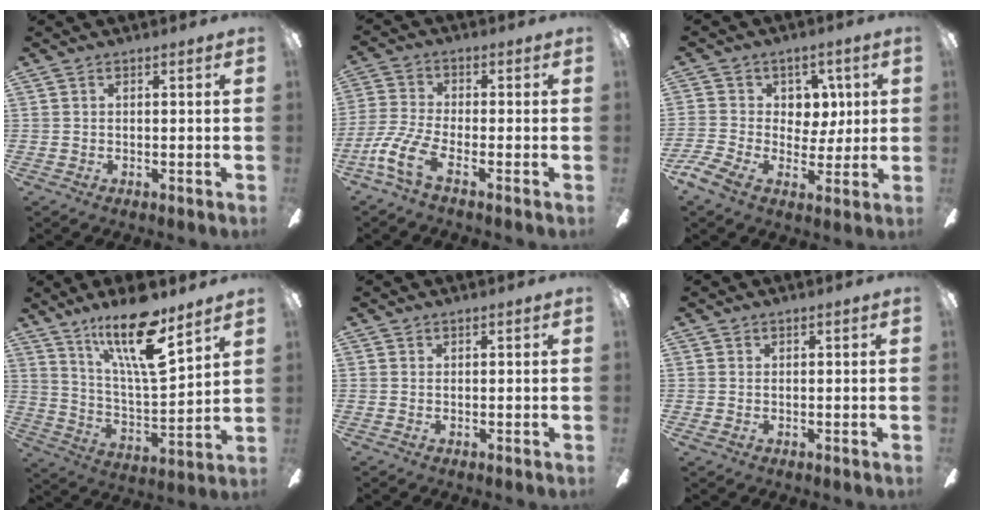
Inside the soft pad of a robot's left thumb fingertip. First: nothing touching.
{"total": 9.9, "force": [-4.7, 3.9, 7.9], "torque": [-0.189, 0.000, -0.092]}
{"total": 8.8, "force": [0.5, 7.6, 4.4], "torque": [-0.081, 0.005, 0.014]}
{"total": 19.1, "force": [13.0, 4.6, 13.2], "torque": [-0.247, -0.072, 0.212]}
{"total": 0.0}
{"total": 0.6, "force": [0.2, 0.5, 0.2], "torque": [0.003, -0.002, 0.002]}